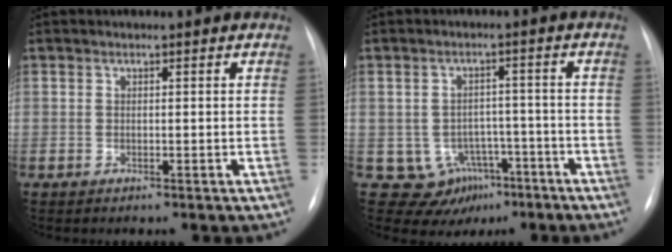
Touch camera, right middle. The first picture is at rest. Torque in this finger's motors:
{"motor_torque": [-0.46, -0.23, -0.13, -0.03]}